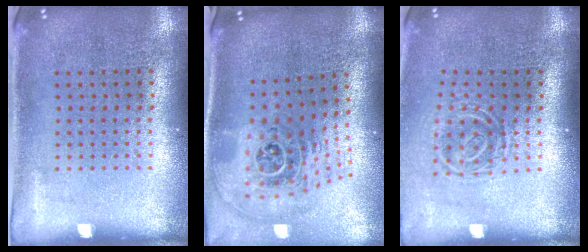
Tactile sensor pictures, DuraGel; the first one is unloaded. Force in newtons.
{"total": 2.4, "press": 1.6, "slide": 1.7}
{"total": 1.7, "press": 1.2, "slide": 1.3}